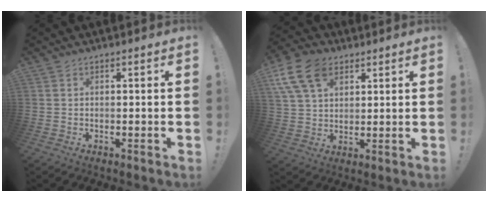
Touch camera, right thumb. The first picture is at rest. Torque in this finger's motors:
{"motor_torque": [0.74, 1.68, 0.09, 0.15, 0.08]}